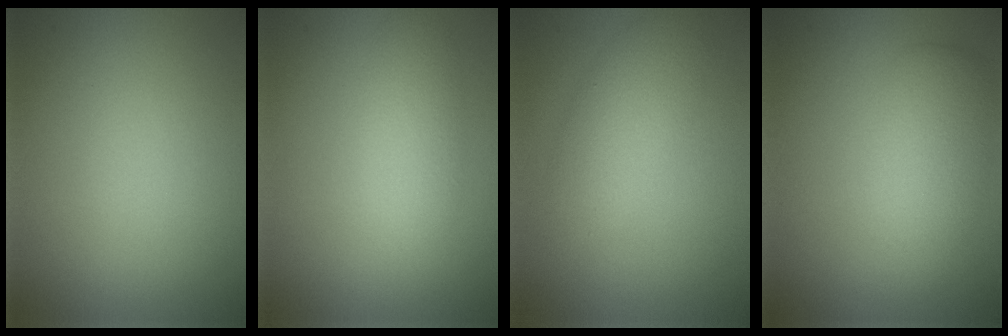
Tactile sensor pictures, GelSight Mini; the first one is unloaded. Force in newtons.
{"total": 2.8, "press": 2.8, "slide": 0.3}
{"total": 3.3, "press": 3.3, "slide": 0.0}
{"total": 4.0, "press": 4.0, "slide": 0.1}